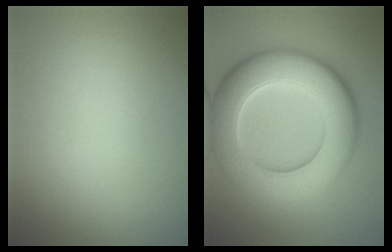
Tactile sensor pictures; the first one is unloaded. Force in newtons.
{"total": 11.0, "press": 10.9, "slide": 0.4}